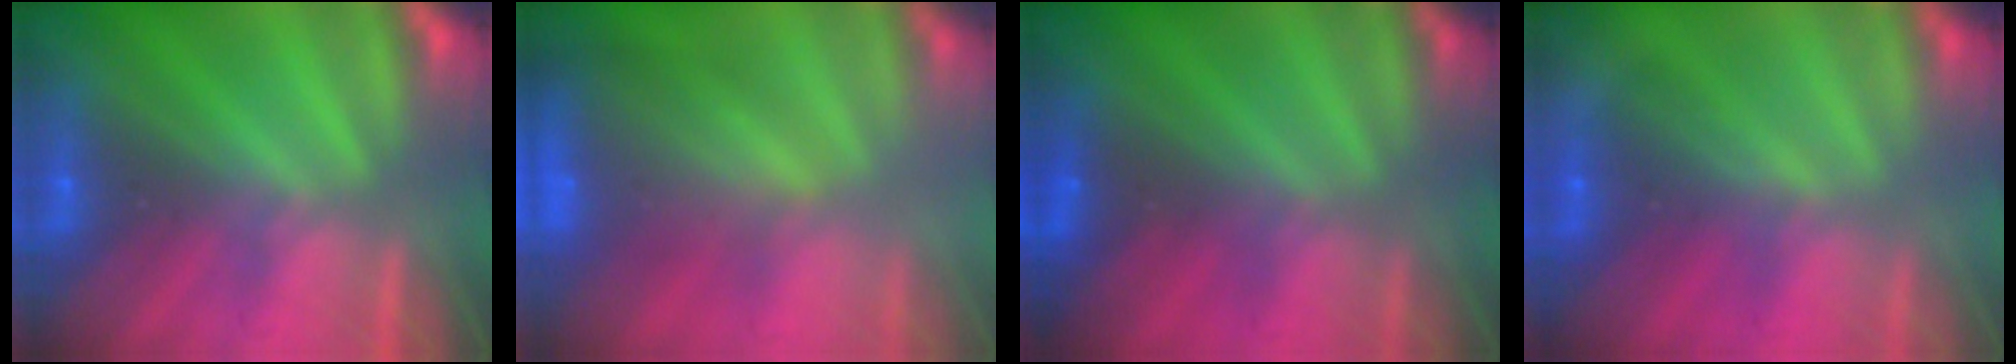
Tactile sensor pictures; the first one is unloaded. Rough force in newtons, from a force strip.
{"total": 8.1}
{"total": 1.5}
{"total": 1.7}